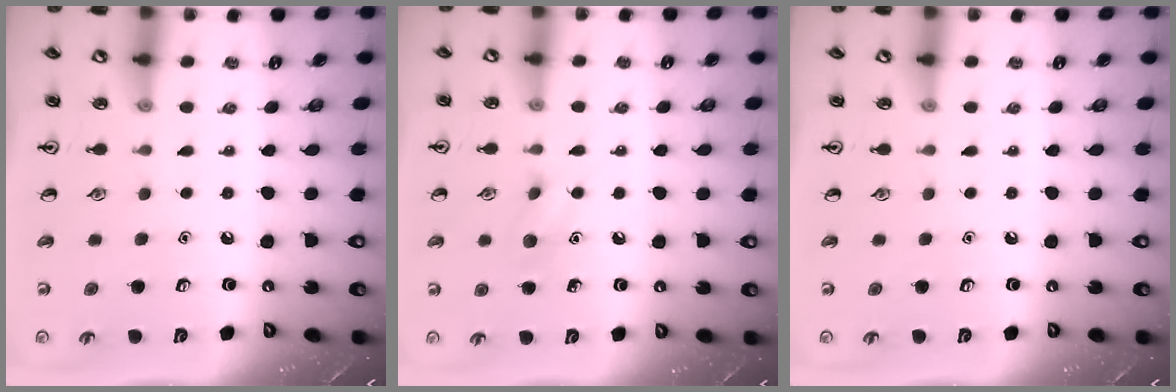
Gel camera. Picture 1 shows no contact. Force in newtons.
{"total": 6.4, "press": 6.2, "slide": 1.4}
{"total": 0.0}